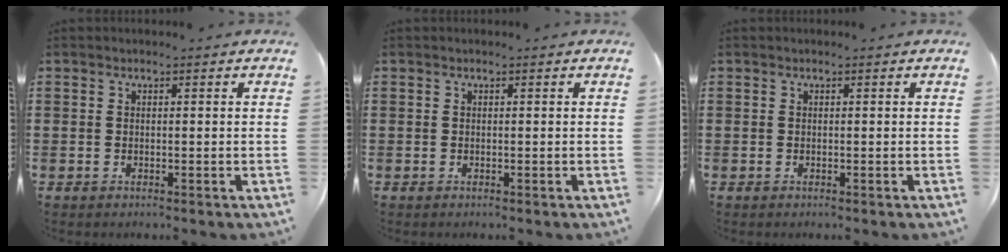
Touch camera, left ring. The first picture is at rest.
{"total": 0.0}
{"total": 0.0}